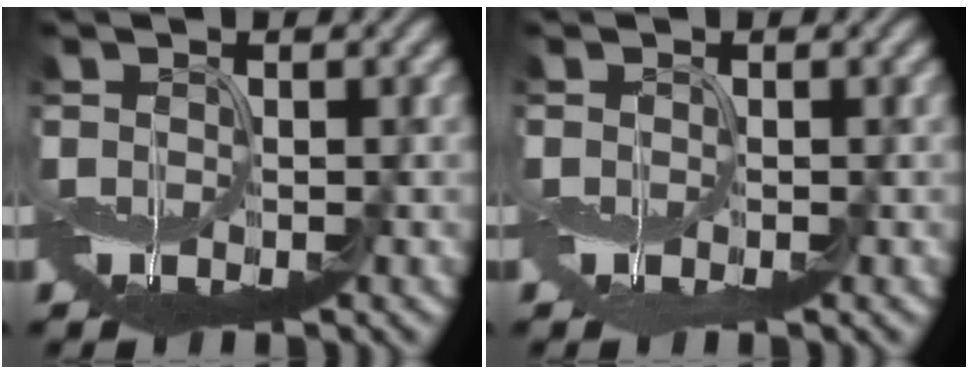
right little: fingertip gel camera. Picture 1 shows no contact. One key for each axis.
{"total": 0.8, "fx": -0.4, "fy": 0.6, "fz": 0.3, "tx": -0.010, "ty": -0.009, "tz": -0.007}